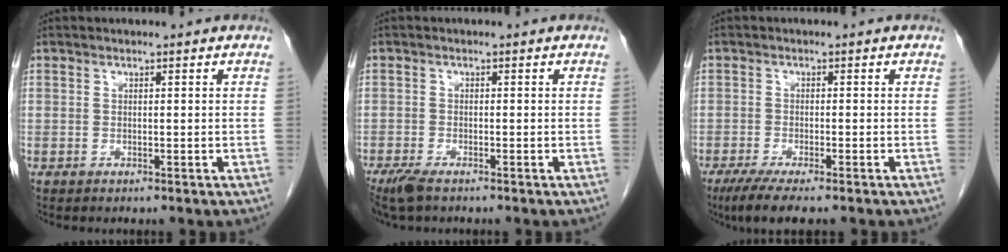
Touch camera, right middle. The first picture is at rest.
{"total": 3.8, "force": [-2.8, 1.0, 2.4], "torque": [-0.053, -0.011, -0.049]}
{"total": 5.9, "force": [-4.3, 0.6, 4.0], "torque": [-0.066, -0.014, -0.068]}